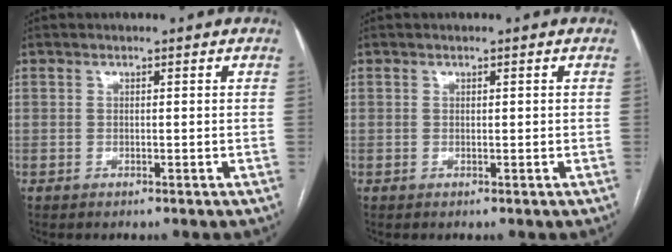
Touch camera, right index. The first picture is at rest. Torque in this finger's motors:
{"motor_torque": [-0.09, -0.01, -0.02, 0.00]}